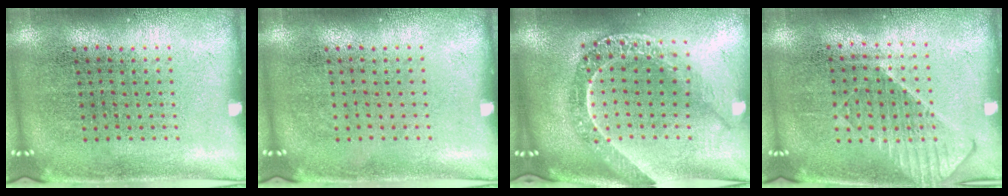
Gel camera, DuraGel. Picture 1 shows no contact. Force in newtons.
{"total": 0.0}
{"total": 2.5, "press": 2.1, "slide": 1.4}
{"total": 1.1, "press": 1.0, "slide": 0.5}